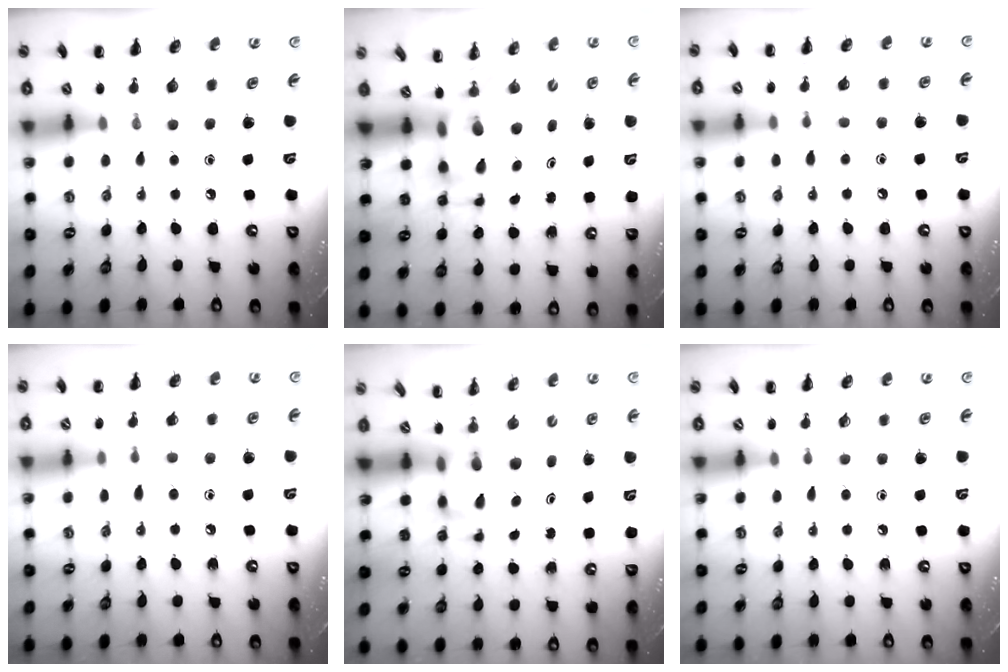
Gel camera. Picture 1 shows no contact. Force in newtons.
{"total": 3.6, "press": 3.5, "slide": 0.7}
{"total": 7.3, "press": 7.1, "slide": 1.5}
{"total": 6.7, "press": 6.3, "slide": 2.3}
{"total": 2.8, "press": 2.7, "slide": 0.5}
{"total": 3.0, "press": 2.8, "slide": 1.2}